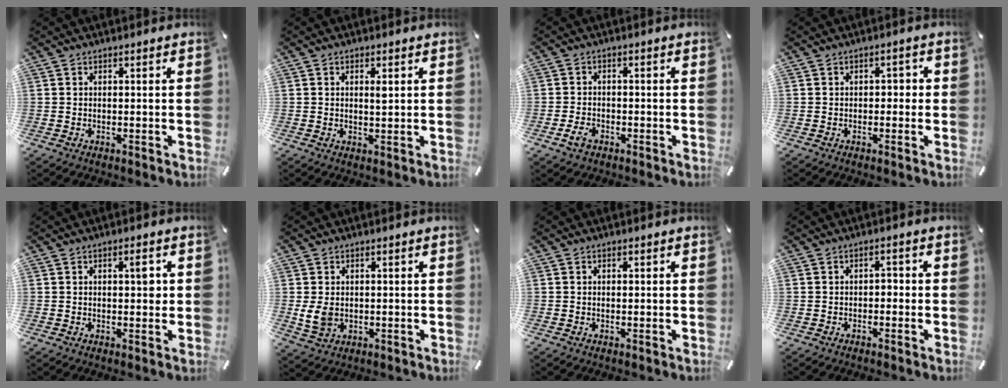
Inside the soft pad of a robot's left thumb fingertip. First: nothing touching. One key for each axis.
{"total": 2.0, "fx": 0.6, "fy": 0.7, "fz": 1.8, "tx": -0.030, "ty": -0.001, "tz": 0.008}
{"total": 3.5, "fx": -1.8, "fy": 2.3, "fz": 1.9, "tx": -0.045, "ty": 0.004, "tz": -0.036}
{"total": 1.6, "fx": -0.8, "fy": 1.1, "fz": 0.8, "tx": -0.017, "ty": 0.009, "tz": -0.020}
{"total": 3.4, "fx": 0.8, "fy": 1.6, "fz": 3.0, "tx": -0.036, "ty": -0.001, "tz": 0.005}
{"total": 5.4, "fx": 0.1, "fy": 4.3, "fz": 3.2, "tx": -0.068, "ty": -0.003, "tz": 0.003}
{"total": 0.6, "fx": 0.1, "fy": 0.4, "fz": 0.5, "tx": -0.009, "ty": 0.001, "tz": 0.000}
{"total": 1.8, "fx": -1.1, "fy": 1.0, "fz": 0.9, "tx": -0.020, "ty": 0.010, "tz": -0.026}